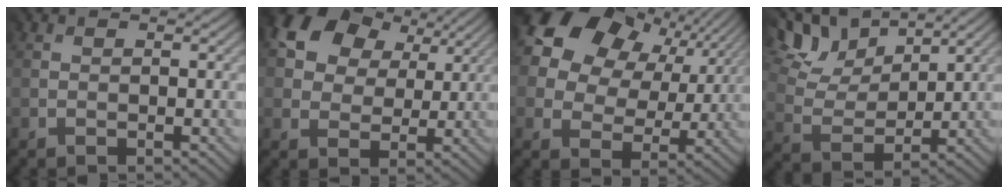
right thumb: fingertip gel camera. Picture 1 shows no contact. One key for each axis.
{"total": 12.7, "fx": 6.9, "fy": 8.9, "fz": 5.9, "tx": -0.157, "ty": 0.054, "tz": 0.117}
{"total": 17.7, "fx": 8.7, "fy": 12.6, "fz": 8.8, "tx": -0.229, "ty": 0.068, "tz": 0.165}
{"total": 11.7, "fx": 8.8, "fy": 5.1, "fz": 5.8, "tx": -0.155, "ty": 0.018, "tz": 0.132}